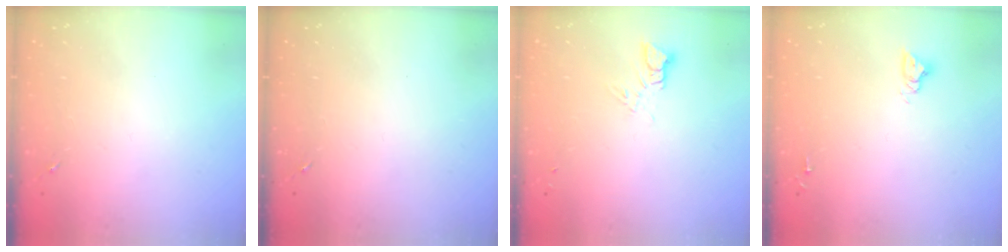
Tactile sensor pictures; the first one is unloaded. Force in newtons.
{"total": 0.0}
{"total": 3.8, "press": 3.8, "slide": 0.3}
{"total": 4.8, "press": 4.8, "slide": 0.3}